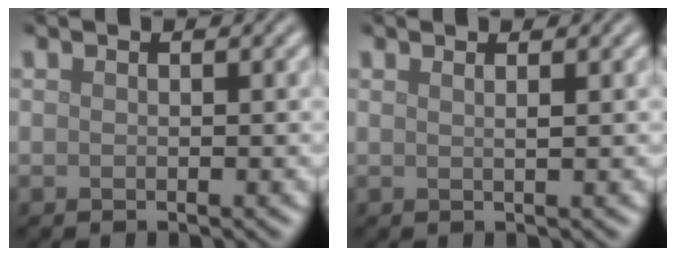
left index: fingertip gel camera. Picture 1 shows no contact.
{"total": 1.6, "force": [0.9, 0.7, 1.1], "torque": [-0.001, -0.001, -0.003]}